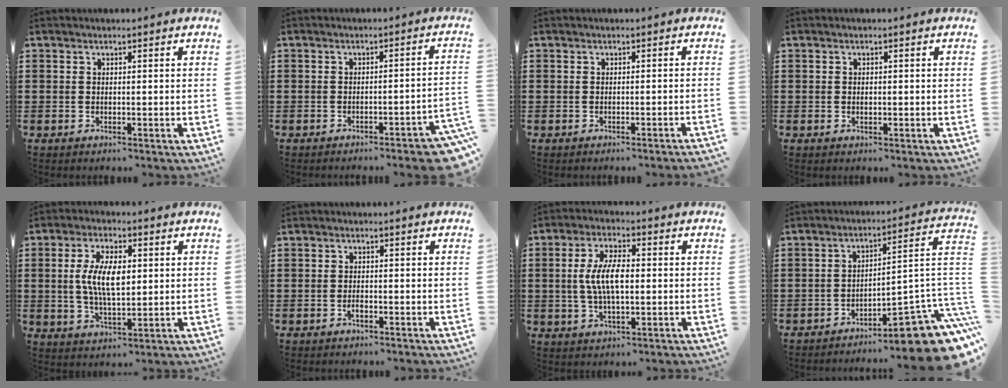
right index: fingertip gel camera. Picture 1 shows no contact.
{"total": 3.9, "force": [-3.0, -0.1, 2.4], "torque": [-0.039, -0.012, -0.054]}
{"total": 0.8, "force": [-0.6, -0.3, 0.5], "torque": [-0.009, -0.002, -0.013]}
{"total": 0.6, "force": [0.0, 0.4, 0.4], "torque": [-0.009, 0.002, 0.000]}
{"total": 8.2, "force": [0.8, 3.7, 7.3], "torque": [-0.148, 0.010, 0.012]}
{"total": 1.1, "force": [-0.7, 0.2, 0.8], "torque": [-0.018, -0.009, -0.011]}
{"total": 7.4, "force": [0.0, 2.9, 6.8], "torque": [-0.146, 0.002, -0.007]}
{"total": 12.2, "force": [-8.3, 2.3, 8.6], "torque": [-0.101, 0.019, -0.145]}